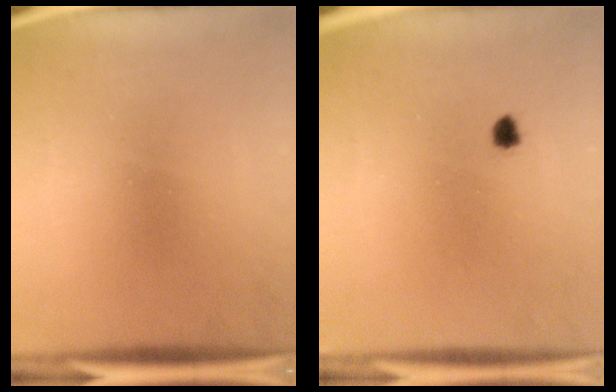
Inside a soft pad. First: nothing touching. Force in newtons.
{"total": 1.1}